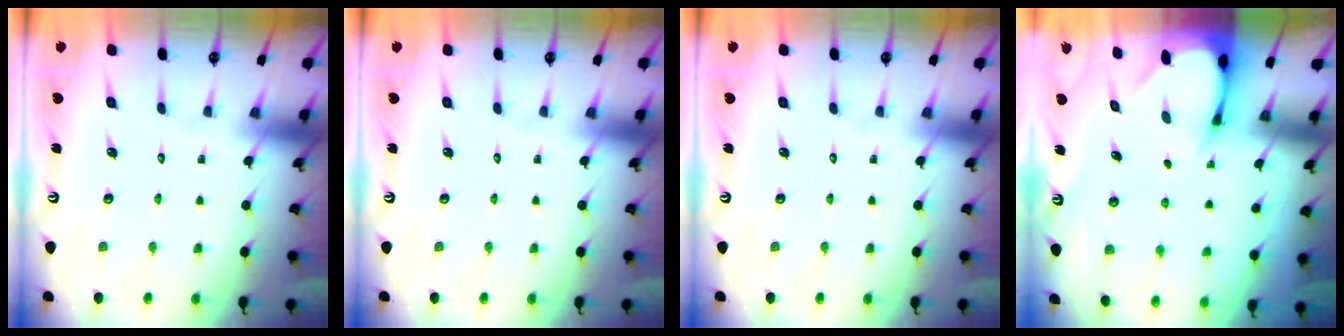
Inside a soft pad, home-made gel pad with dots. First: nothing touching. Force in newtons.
{"total": 0.0}
{"total": 0.0}
{"total": 2.6, "press": 2.6, "slide": 0.3}